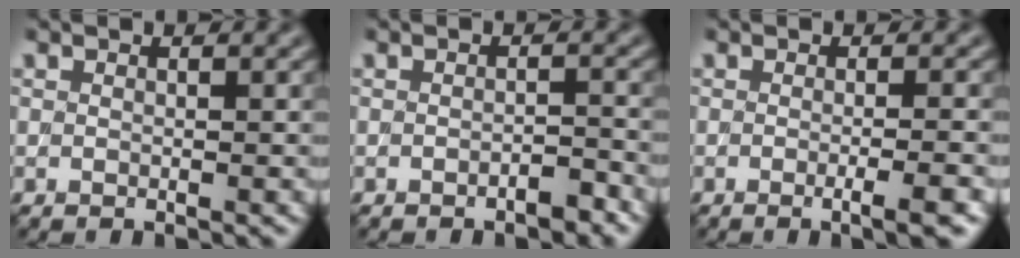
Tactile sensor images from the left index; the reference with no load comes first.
{"total": 1.4, "force": [-1.1, 0.2, 0.9], "torque": [-0.011, 0.006, -0.017]}
{"total": 3.5, "force": [-1.0, 0.9, 3.2], "torque": [-0.029, -0.002, -0.016]}